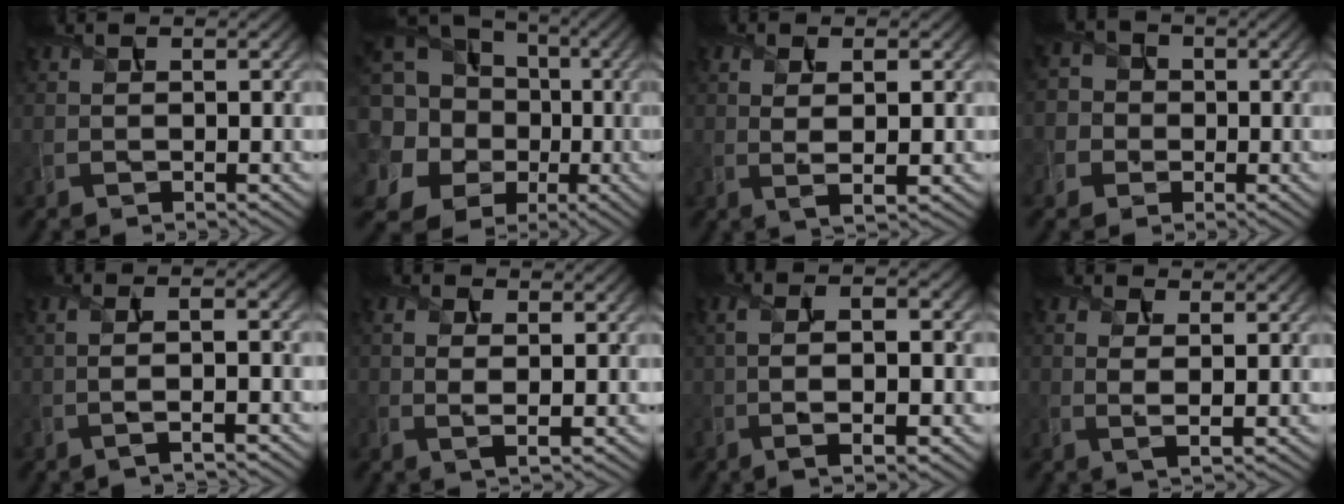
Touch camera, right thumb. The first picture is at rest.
{"total": 23.6, "force": [-0.4, 21.1, 10.5], "torque": [-0.293, 0.014, -0.033]}
{"total": 3.0, "force": [0.5, 0.8, 2.8], "torque": [-0.059, -0.004, 0.013]}
{"total": 4.4, "force": [-0.8, 4.2, 0.9], "torque": [-0.027, 0.001, -0.034]}
{"total": 3.6, "force": [-1.1, 1.0, 3.3], "torque": [-0.058, 0.001, -0.027]}
{"total": 2.5, "force": [0.4, 1.2, 2.1], "torque": [-0.051, -0.007, 0.012]}
{"total": 6.9, "force": [-0.8, 2.3, 6.5], "torque": [-0.128, -0.007, -0.007]}
{"total": 2.4, "force": [0.9, 1.0, 2.0], "torque": [-0.042, -0.008, 0.016]}